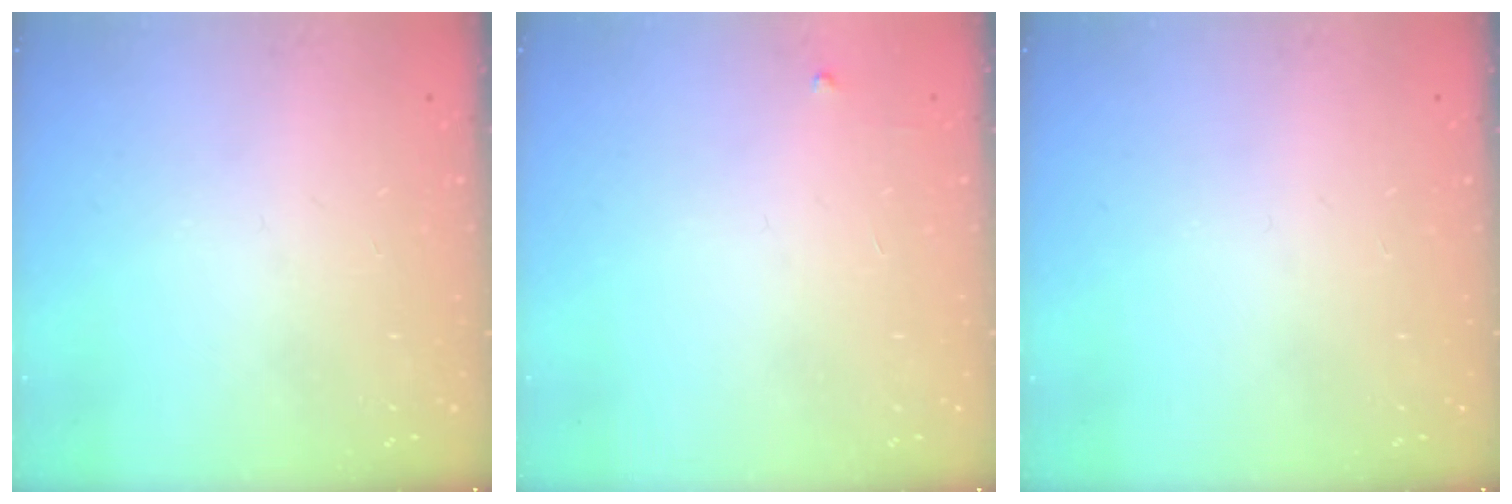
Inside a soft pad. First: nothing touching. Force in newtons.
{"total": 2.6, "press": 2.6, "slide": 0.4}
{"total": 0.0}